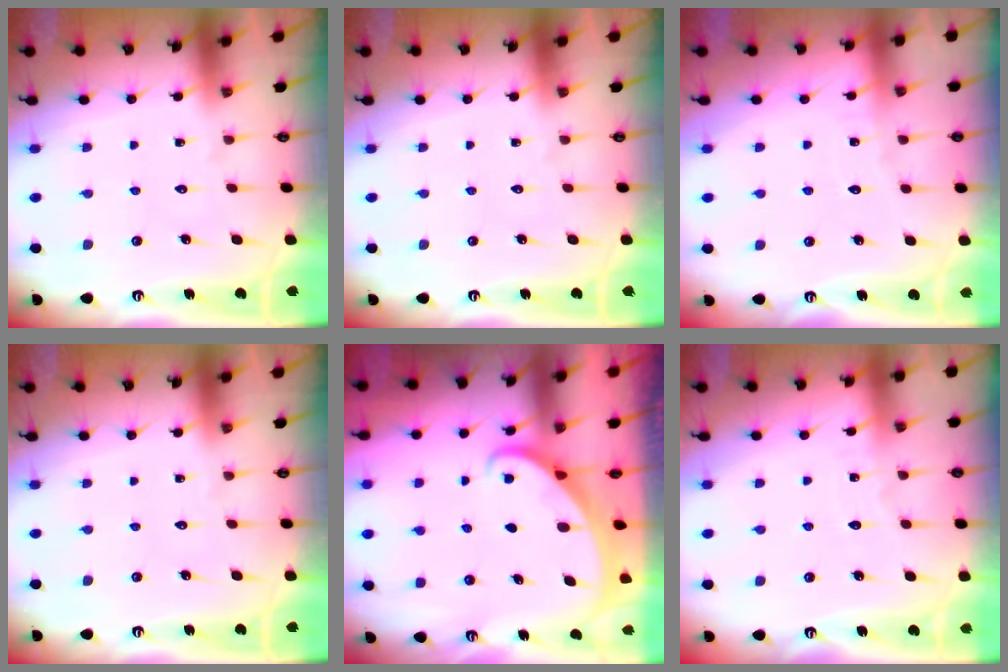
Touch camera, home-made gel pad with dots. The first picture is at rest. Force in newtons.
{"total": 0.0}
{"total": 1.8, "press": 1.8, "slide": 0.2}
{"total": 0.0}
{"total": 1.7, "press": 1.6, "slide": 0.0}
{"total": 3.0, "press": 3.0, "slide": 0.3}